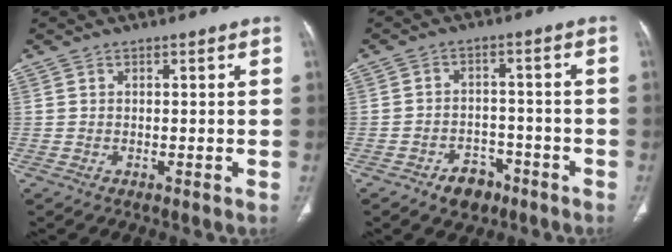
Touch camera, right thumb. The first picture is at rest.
{"total": 5.9, "force": [-3.8, 3.9, 2.2], "torque": [-0.011, 0.031, -0.053]}